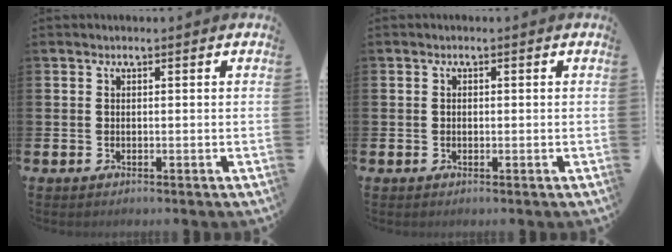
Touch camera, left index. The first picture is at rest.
{"total": 0.6, "force": [0.0, 0.4, 0.4], "torque": [-0.007, 0.004, -0.001]}